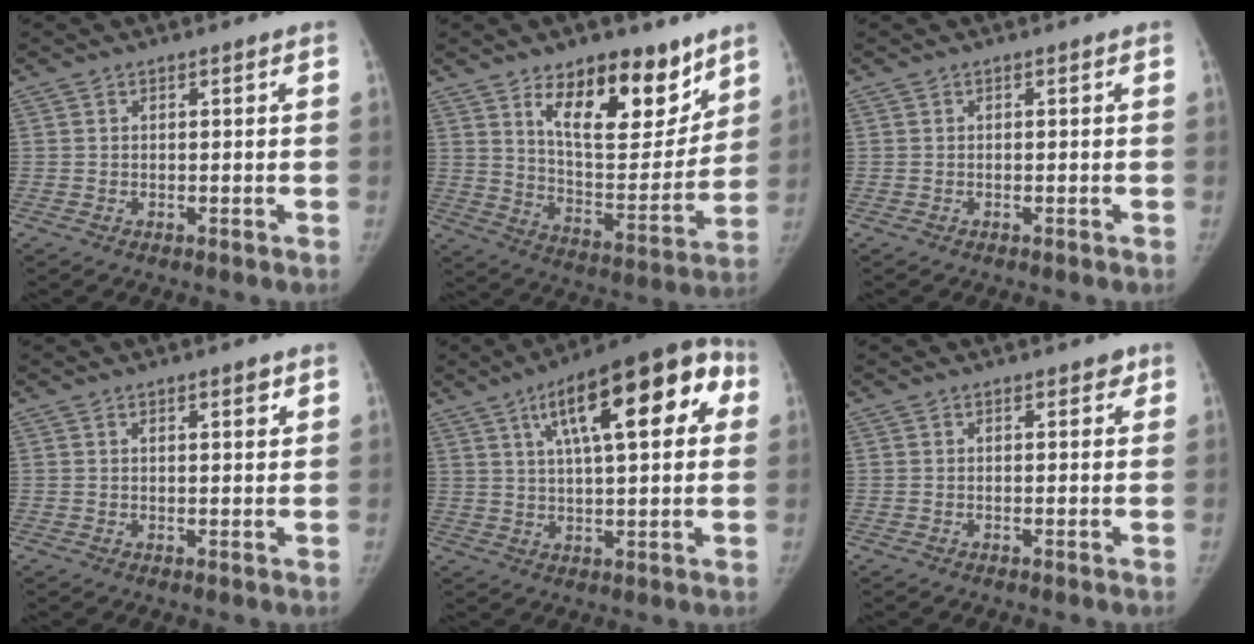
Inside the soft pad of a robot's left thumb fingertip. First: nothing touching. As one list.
[{"total": 19.1, "force": [11.7, 8.9, 12.3], "torque": [-0.124, -0.088, 0.193]}, {"total": 0.0}, {"total": 2.4, "force": [1.4, 0.7, 1.8], "torque": [-0.019, -0.006, 0.020]}, {"total": 20.9, "force": [7.5, 7.3, 18.1], "torque": [-0.236, 0.019, 0.107]}, {"total": 1.5, "force": [1.0, 0.9, 0.8], "torque": [0.006, -0.003, 0.008]}]